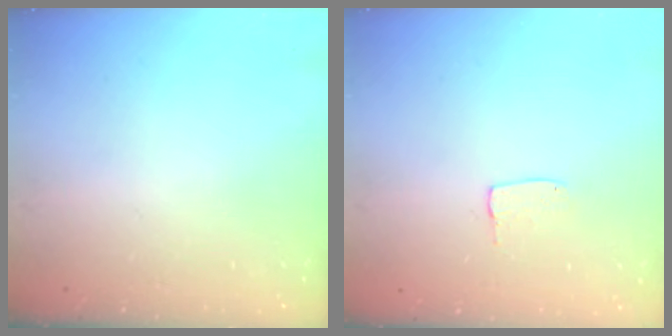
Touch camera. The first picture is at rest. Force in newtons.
{"total": 3.4, "press": 3.4, "slide": 0.2}